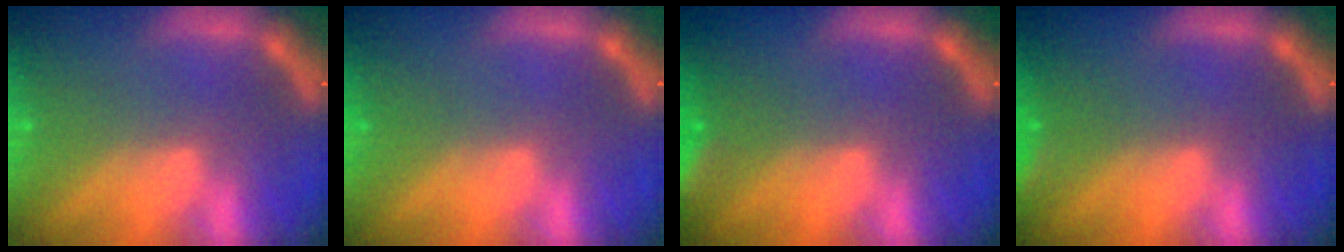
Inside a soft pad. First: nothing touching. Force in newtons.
{"total": 0.0}
{"total": 2.9}
{"total": 1.4}